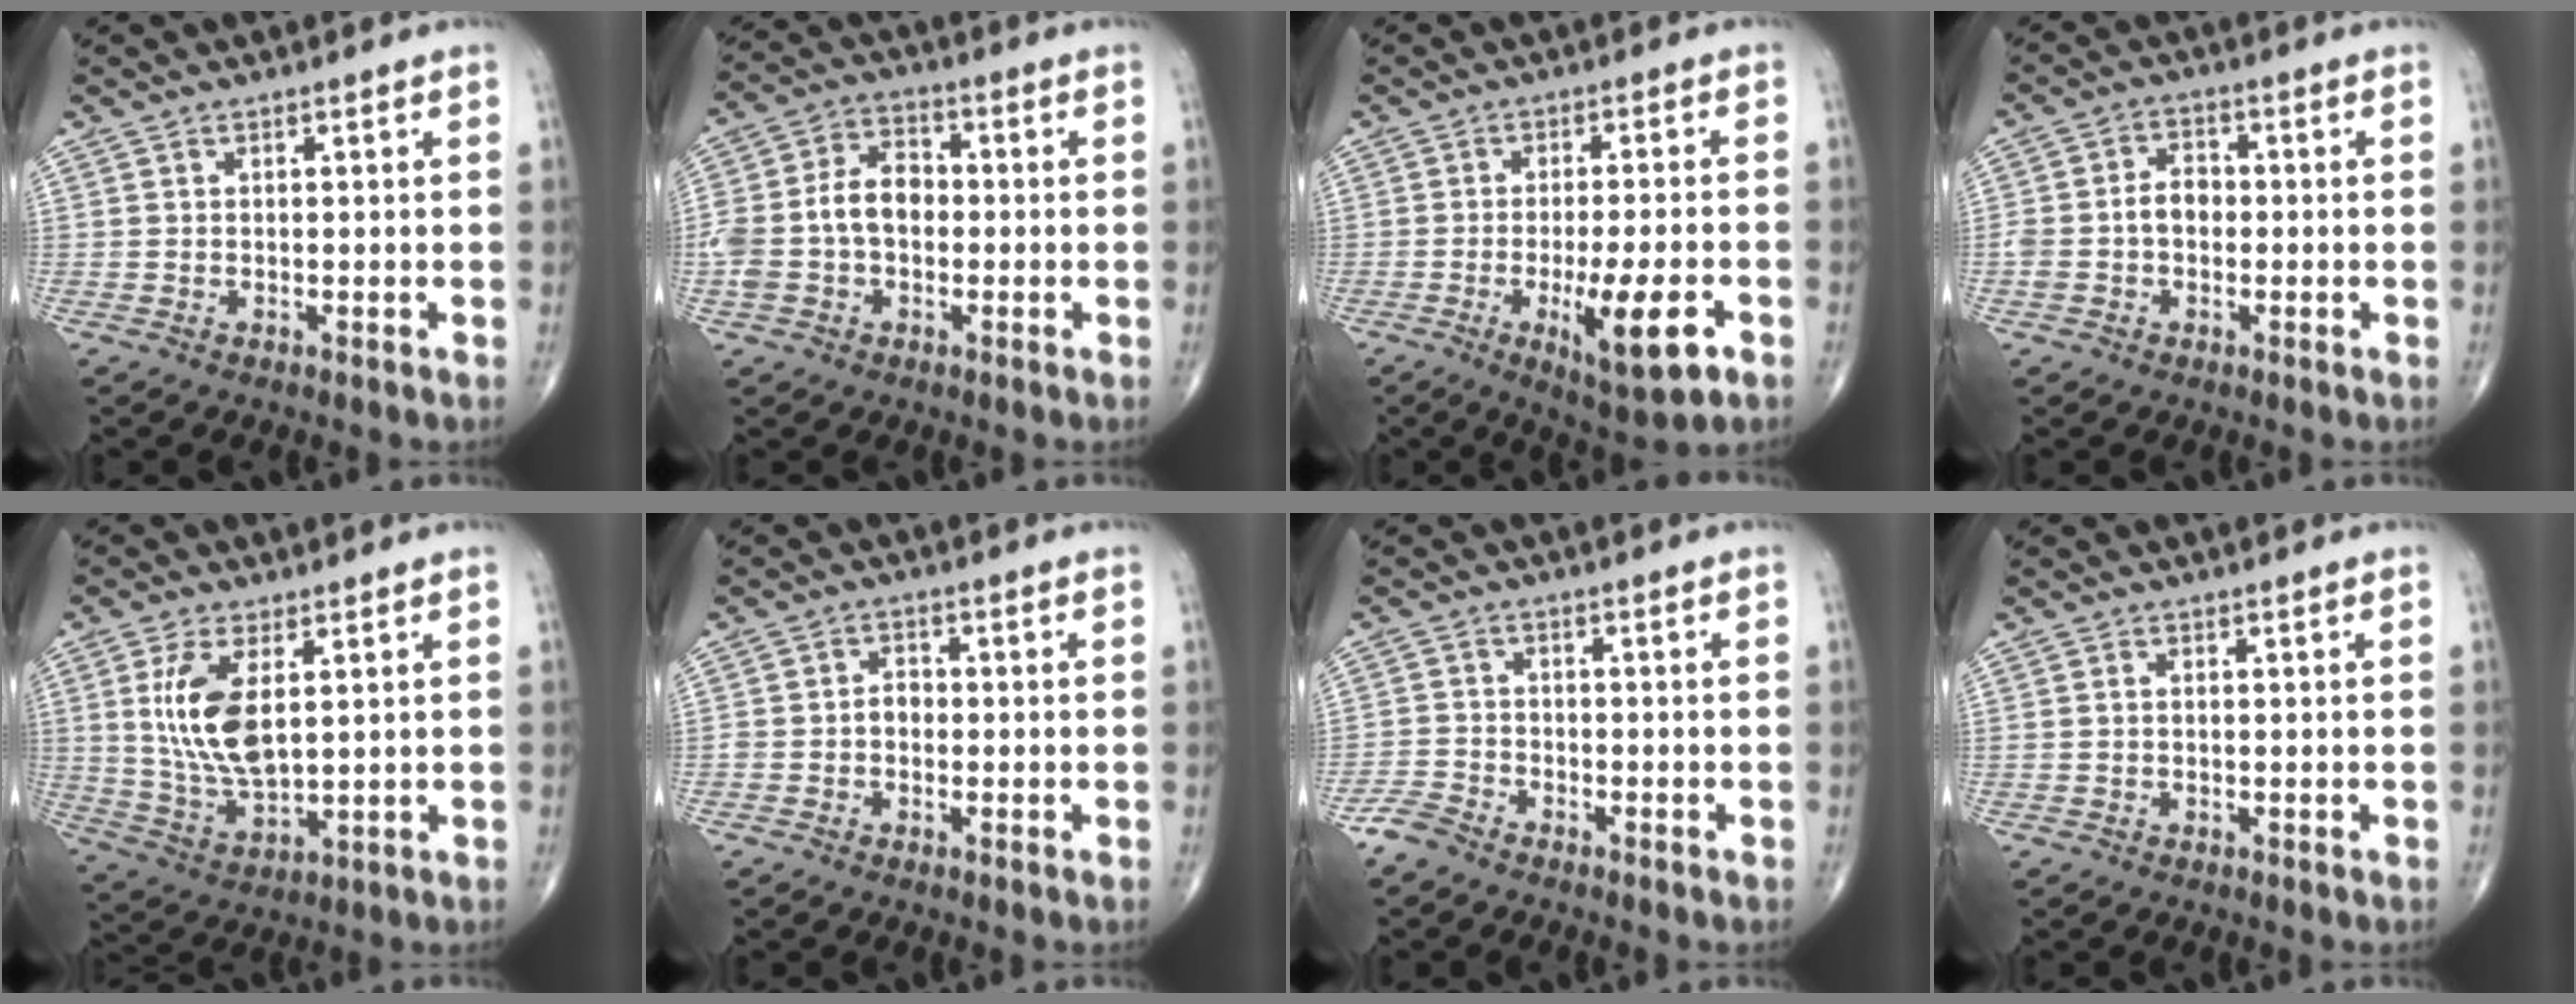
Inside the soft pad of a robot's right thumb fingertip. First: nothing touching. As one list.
[{"total": 11.1, "force": [-1.0, 7.6, 8.1], "torque": [-0.159, 0.038, -0.027]}, {"total": 11.8, "force": [-4.3, 2.8, 10.6], "torque": [-0.165, 0.000, -0.058]}, {"total": 5.5, "force": [-0.6, 3.9, 3.8], "torque": [-0.071, 0.026, -0.015]}, {"total": 12.1, "force": [2.8, 5.7, 10.2], "torque": [-0.204, -0.019, 0.065]}, {"total": 2.7, "force": [-0.7, 2.0, 1.6], "torque": [-0.015, 0.012, -0.017]}, {"total": 3.5, "force": [-3.1, 1.4, 0.9], "torque": [-0.021, 0.005, -0.068]}, {"total": 0.6, "force": [0.0, 0.4, 0.5], "torque": [-0.014, -0.001, 0.000]}]